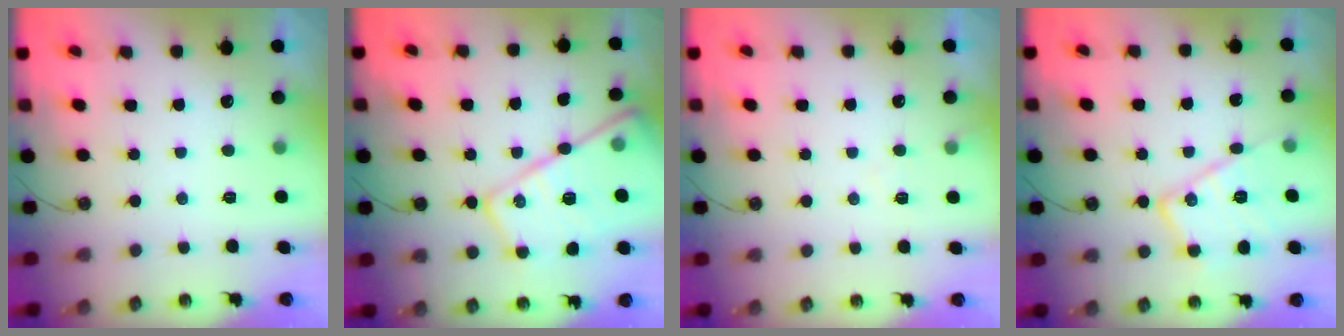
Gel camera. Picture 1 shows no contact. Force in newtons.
{"total": 21.7, "press": 21.7, "slide": 1.2}
{"total": 3.8, "press": 3.7, "slide": 0.5}
{"total": 15.3, "press": 15.3, "slide": 0.5}